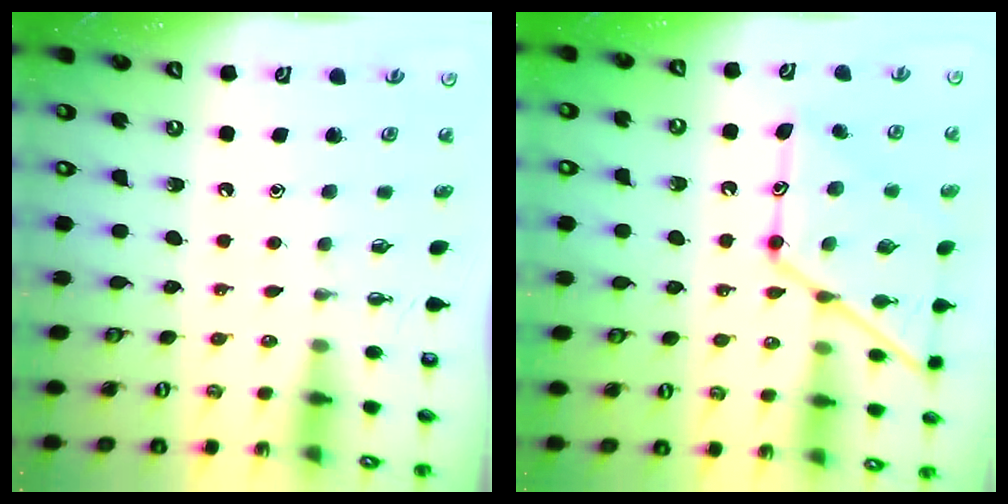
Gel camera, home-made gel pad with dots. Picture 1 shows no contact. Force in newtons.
{"total": 16.1, "press": 16.0, "slide": 1.2}